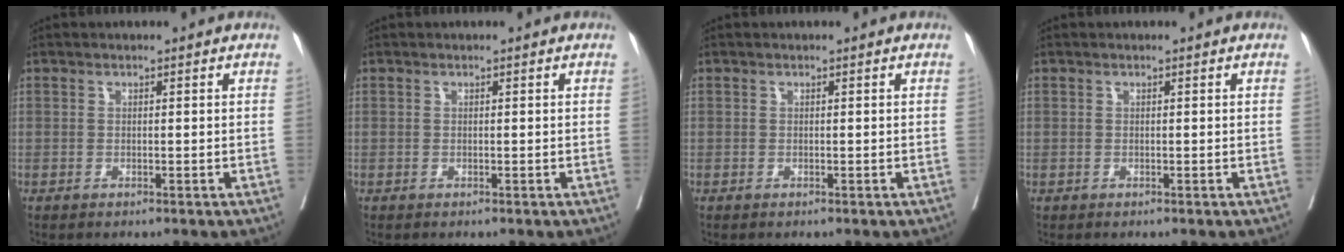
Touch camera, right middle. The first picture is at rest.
{"total": 0.0}
{"total": 0.0}
{"total": 0.0}